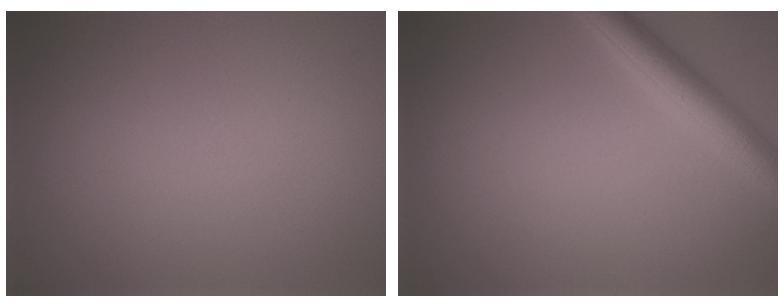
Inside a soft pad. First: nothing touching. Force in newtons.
{"total": 3.6, "press": 3.6, "slide": 0.1}